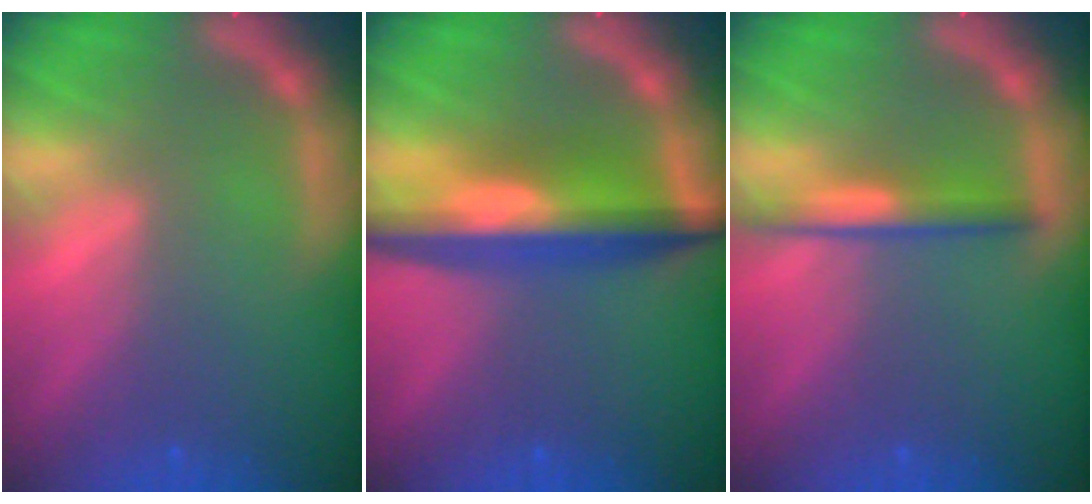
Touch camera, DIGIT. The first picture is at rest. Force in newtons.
{"total": 8.1}
{"total": 3.0}